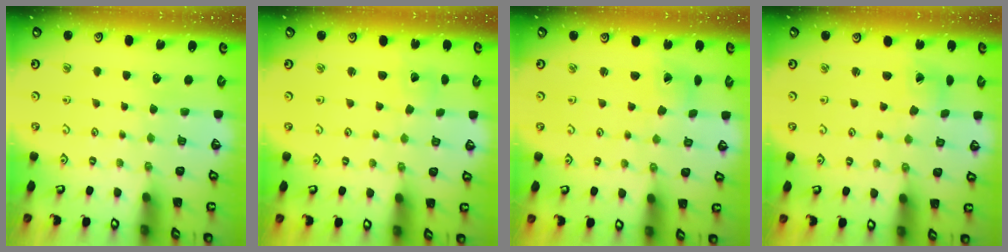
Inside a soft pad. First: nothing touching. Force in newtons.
{"total": 1.5, "press": 1.5, "slide": 0.2}
{"total": 1.3, "press": 1.3, "slide": 0.1}
{"total": 1.3, "press": 1.3, "slide": 0.1}